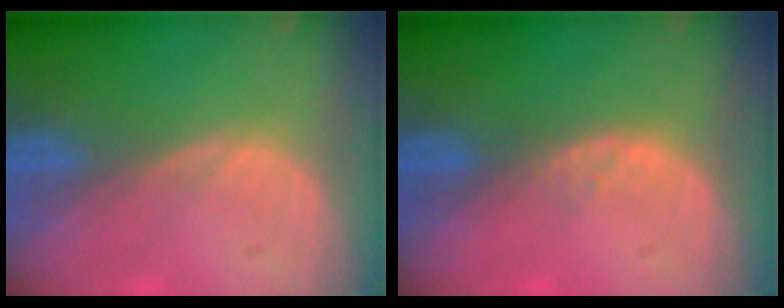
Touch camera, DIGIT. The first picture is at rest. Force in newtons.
{"total": 1.0, "press": 1.0, "slide": 0.2}